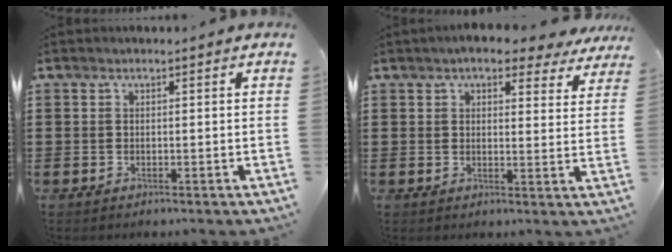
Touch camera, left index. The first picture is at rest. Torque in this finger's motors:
{"motor_torque": [2.14, 0.00, 0.70, 0.12]}